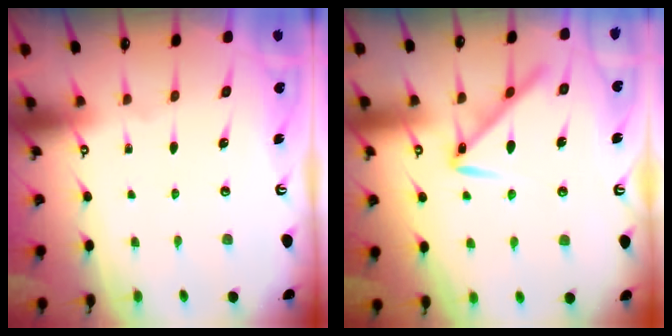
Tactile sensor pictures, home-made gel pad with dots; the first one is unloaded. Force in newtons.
{"total": 9.3, "press": 9.2, "slide": 0.5}